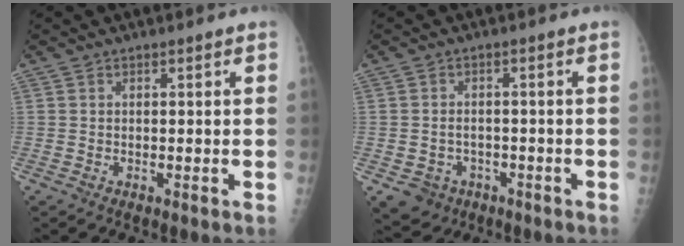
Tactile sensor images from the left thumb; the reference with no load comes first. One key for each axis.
{"total": 6.2, "fx": -2.9, "fy": 5.1, "fz": 1.9, "tx": -0.023, "ty": 0.021, "tz": -0.032}